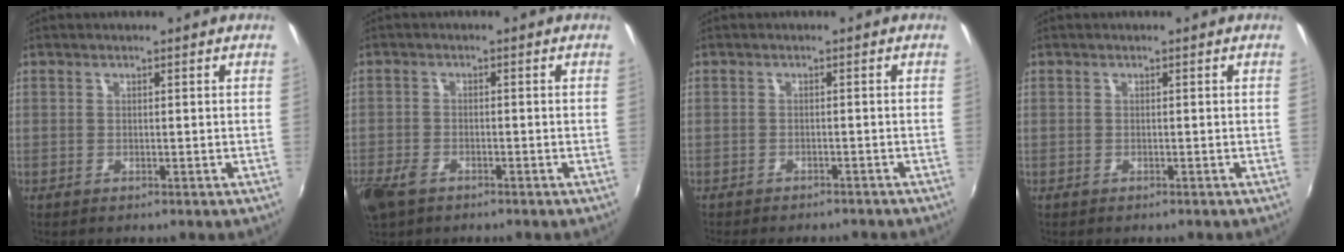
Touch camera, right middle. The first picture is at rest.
{"total": 6.2, "force": [-4.1, 3.1, 3.4], "torque": [-0.094, -0.016, -0.079]}
{"total": 6.6, "force": [-5.9, 1.7, 2.5], "torque": [-0.062, -0.014, -0.083]}
{"total": 0.5, "force": [-0.5, 0.2, 0.0], "torque": [-0.004, 0.000, -0.008]}